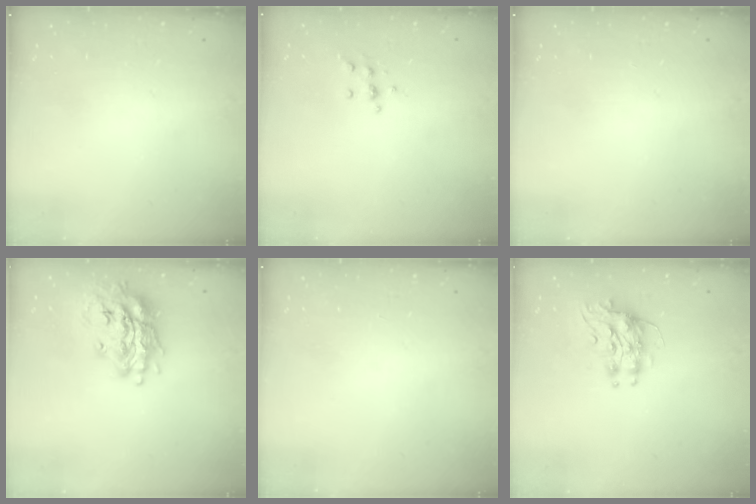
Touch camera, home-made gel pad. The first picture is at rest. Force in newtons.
{"total": 5.4, "press": 5.3, "slide": 0.6}
{"total": 0.0}
{"total": 16.5, "press": 16.4, "slide": 1.9}
{"total": 0.0}
{"total": 8.1, "press": 8.1, "slide": 0.2}